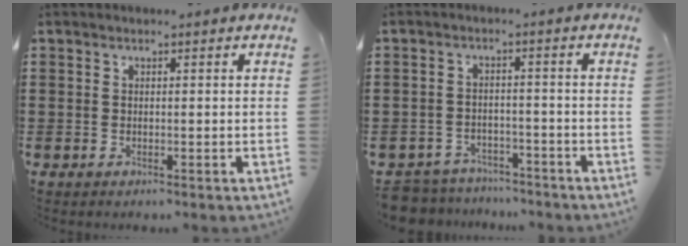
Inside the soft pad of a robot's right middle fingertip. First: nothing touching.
{"total": 4.7, "force": [-4.6, 0.9, -0.2], "torque": [-0.015, 0.005, -0.102]}